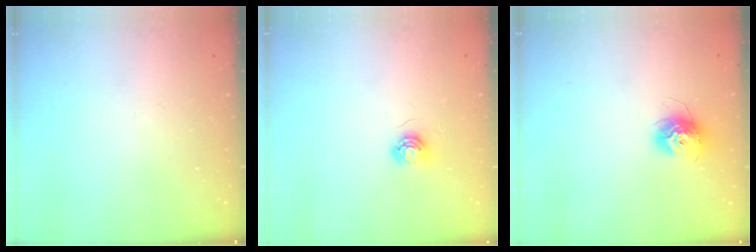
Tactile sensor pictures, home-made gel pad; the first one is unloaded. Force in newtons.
{"total": 5.6, "press": 5.6, "slide": 0.3}
{"total": 11.0, "press": 11.0, "slide": 0.8}